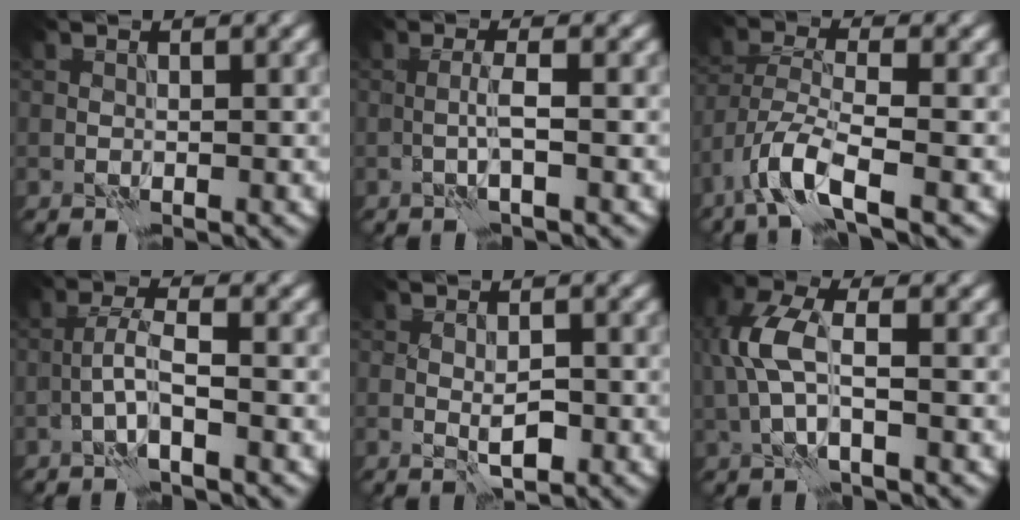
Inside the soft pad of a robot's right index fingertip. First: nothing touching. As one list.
[{"total": 1.8, "force": [-0.4, 0.0, 1.8], "torque": [-0.037, 0.001, -0.009]}, {"total": 5.4, "force": [-3.2, 1.5, 4.1], "torque": [-0.086, -0.003, -0.073]}, {"total": 2.8, "force": [-1.2, 0.4, 2.5], "torque": [-0.051, 0.011, -0.030]}, {"total": 2.0, "force": [-0.4, 0.8, 1.8], "torque": [-0.031, -0.005, -0.002]}, {"total": 4.9, "force": [0.0, 2.2, 4.4], "torque": [-0.109, 0.012, -0.006]}]